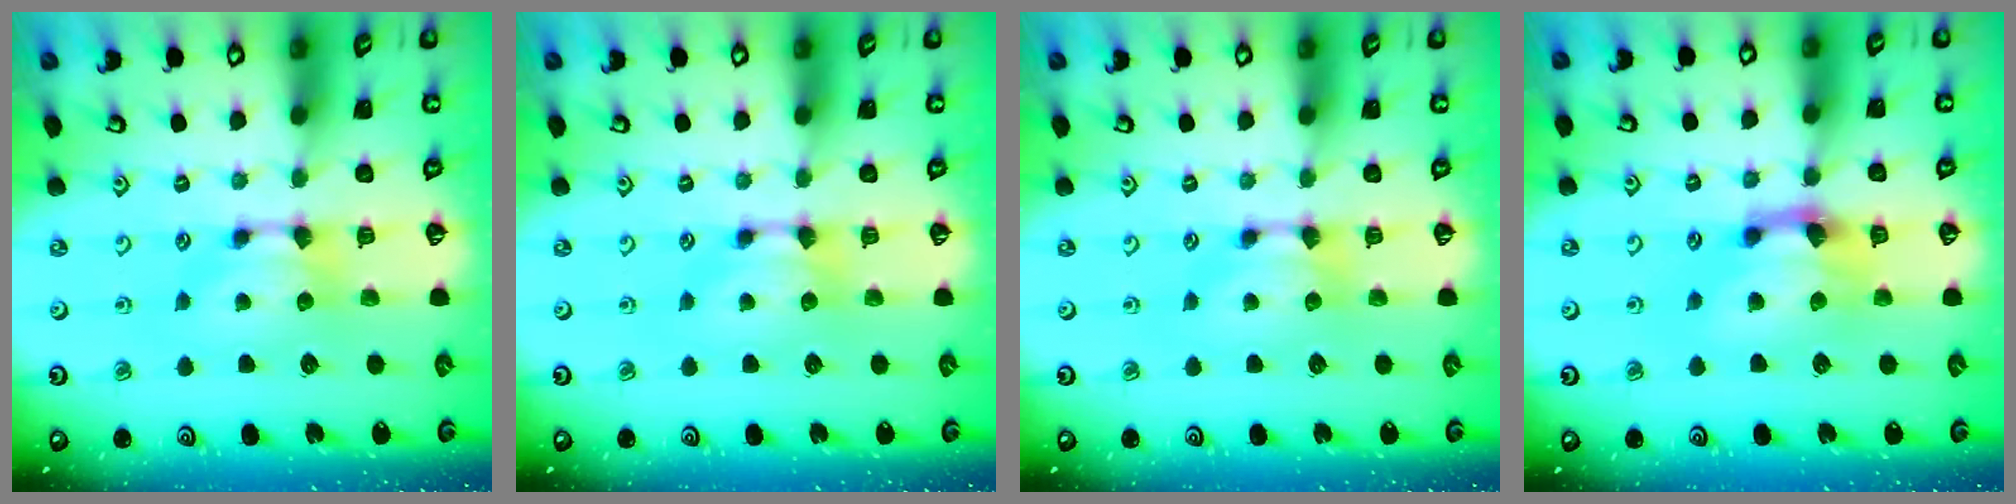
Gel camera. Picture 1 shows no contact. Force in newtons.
{"total": 0.0}
{"total": 0.0}
{"total": 2.8, "press": 2.4, "slide": 1.5}